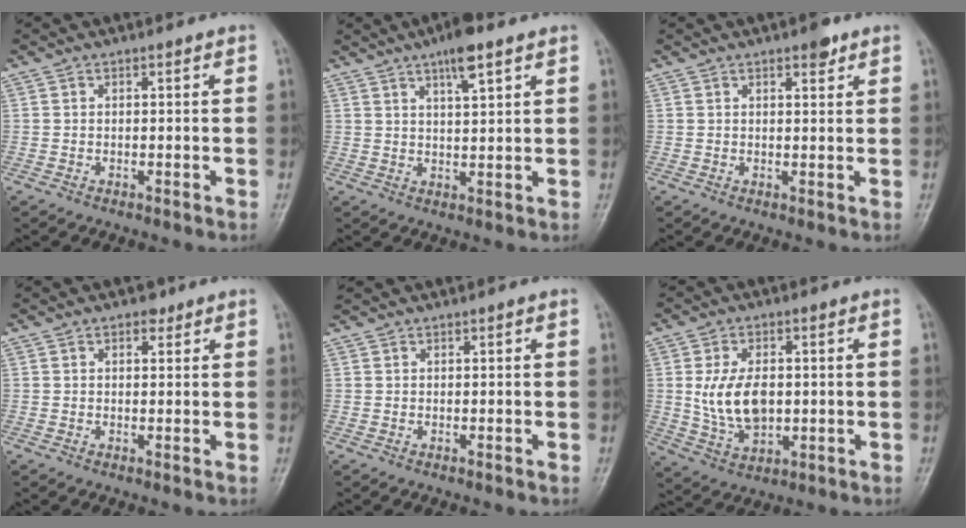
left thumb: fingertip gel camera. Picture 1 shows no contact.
{"total": 6.5, "force": [4.0, 1.4, 4.9], "torque": [-0.077, -0.015, 0.066]}
{"total": 2.7, "force": [1.9, 1.0, 1.7], "torque": [-0.015, -0.009, 0.025]}
{"total": 2.0, "force": [1.4, 1.2, 0.8], "torque": [0.000, -0.006, 0.015]}
{"total": 1.4, "force": [1.3, 0.2, 0.3], "torque": [-0.007, 0.014, 0.029]}
{"total": 9.4, "force": [0.7, 5.8, 7.4], "torque": [-0.127, -0.010, 0.023]}